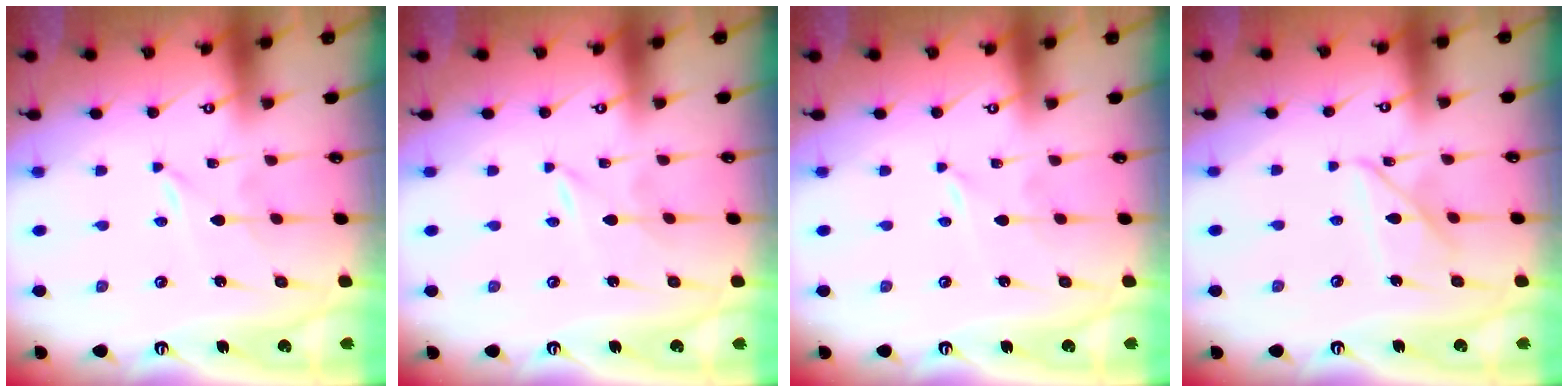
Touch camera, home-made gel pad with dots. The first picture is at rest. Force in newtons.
{"total": 0.0}
{"total": 0.0}
{"total": 9.5, "press": 9.5, "slide": 0.8}